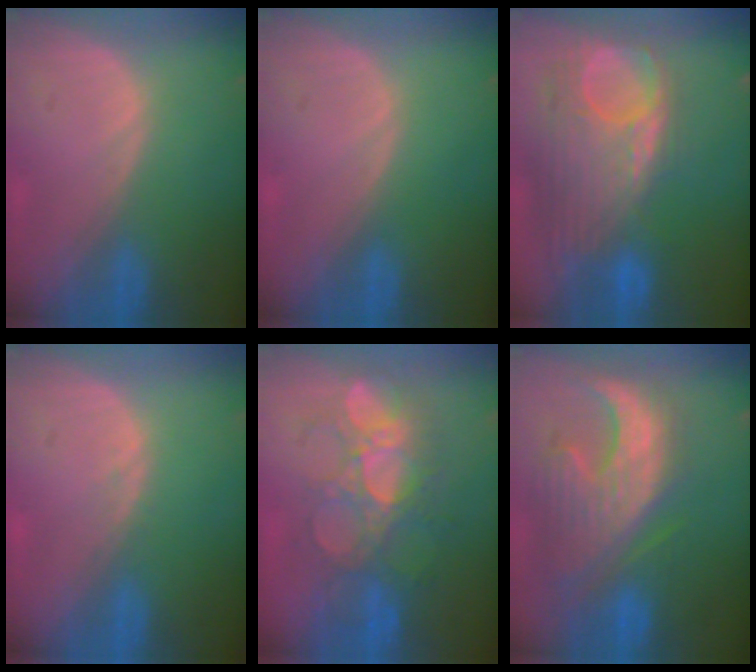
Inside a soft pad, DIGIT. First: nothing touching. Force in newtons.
{"total": 0.0}
{"total": 12.4, "press": 10.5, "slide": 6.5}
{"total": 0.6, "press": 0.6, "slide": 0.1}
{"total": 9.1, "press": 8.8, "slide": 2.1}
{"total": 12.3, "press": 11.1, "slide": 5.3}